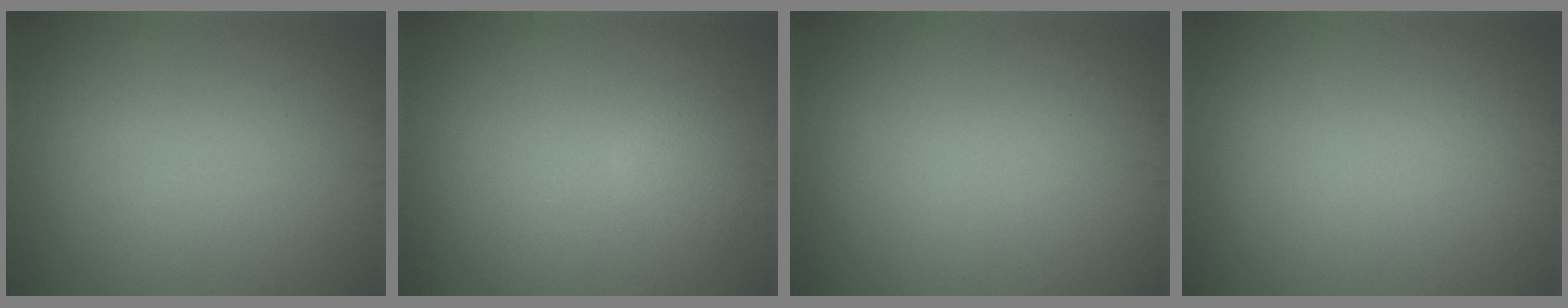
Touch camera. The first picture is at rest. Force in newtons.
{"total": 1.2, "press": 1.2, "slide": 0.1}
{"total": 0.0}
{"total": 0.0}